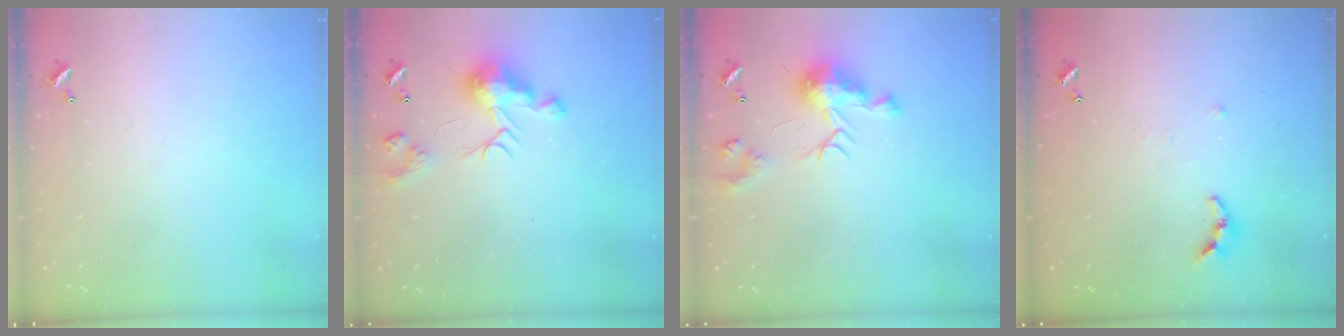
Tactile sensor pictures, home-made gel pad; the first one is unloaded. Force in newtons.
{"total": 9.2, "press": 9.2, "slide": 0.5}
{"total": 9.7, "press": 9.7, "slide": 0.8}
{"total": 6.8, "press": 6.7, "slide": 0.5}